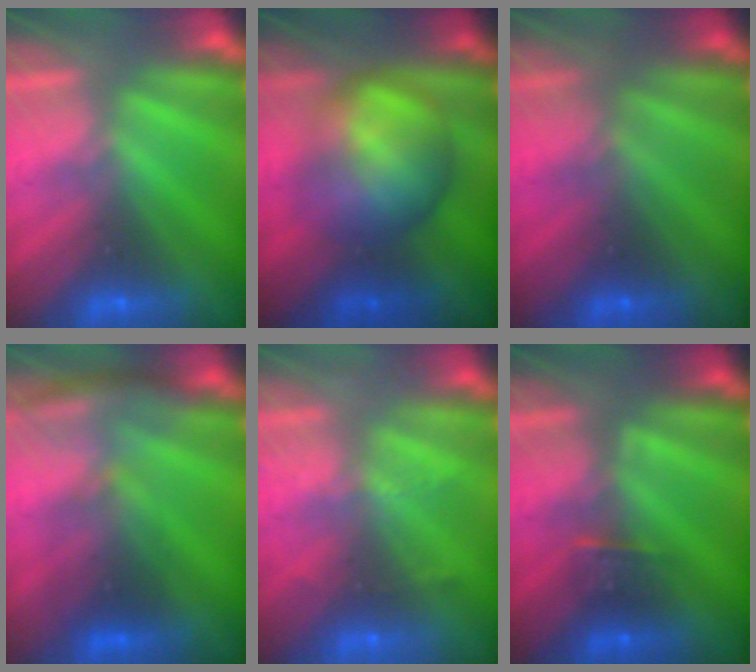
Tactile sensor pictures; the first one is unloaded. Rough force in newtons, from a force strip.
{"total": 7.8}
{"total": 1.8}
{"total": 2.8}
{"total": 2.3}
{"total": 2.4}